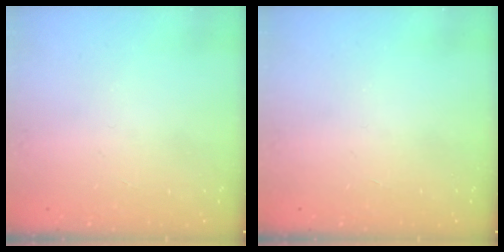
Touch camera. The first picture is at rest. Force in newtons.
{"total": 0.0}